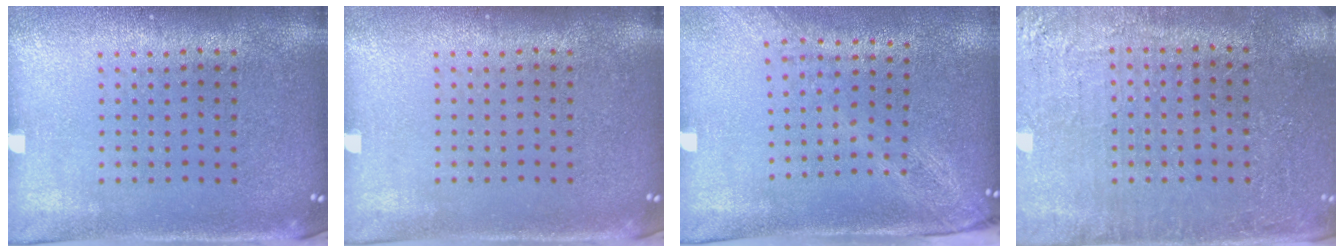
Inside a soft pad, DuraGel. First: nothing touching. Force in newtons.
{"total": 0.0}
{"total": 2.0, "press": 1.6, "slide": 1.2}
{"total": 2.8, "press": 2.8, "slide": 0.3}